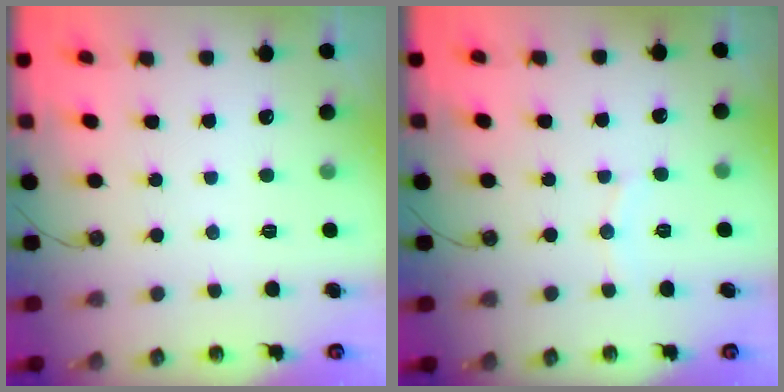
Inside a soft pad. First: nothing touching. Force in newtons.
{"total": 4.9, "press": 4.9, "slide": 0.2}